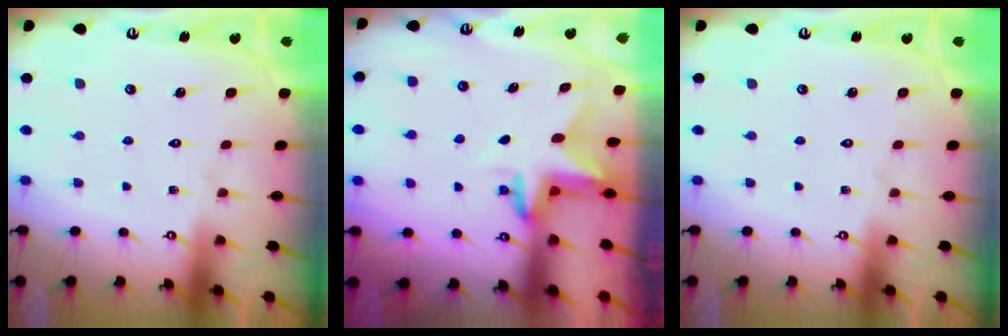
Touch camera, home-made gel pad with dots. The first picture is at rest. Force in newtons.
{"total": 2.9, "press": 2.9, "slide": 0.2}
{"total": 0.0}